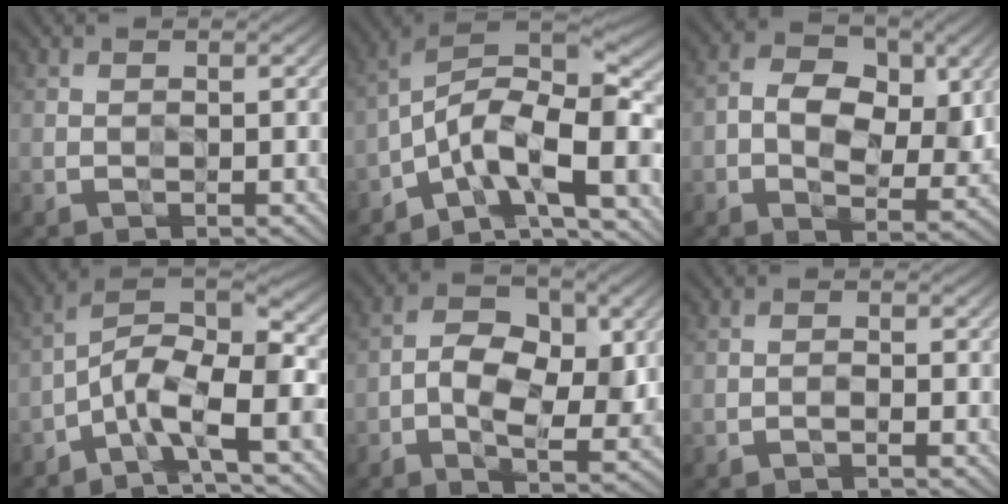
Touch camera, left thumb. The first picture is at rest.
{"total": 14.1, "force": [-6.7, 5.6, 11.1], "torque": [-0.190, -0.004, -0.130]}
{"total": 7.5, "force": [1.0, 5.0, 5.6], "torque": [-0.101, -0.006, 0.013]}
{"total": 11.2, "force": [-5.5, 3.7, 9.1], "torque": [-0.164, -0.001, -0.108]}
{"total": 7.0, "force": [-0.4, 4.2, 5.6], "torque": [-0.094, -0.002, -0.011]}
{"total": 0.7, "force": [-0.7, 0.0, 0.0], "torque": [0.002, 0.000, -0.015]}